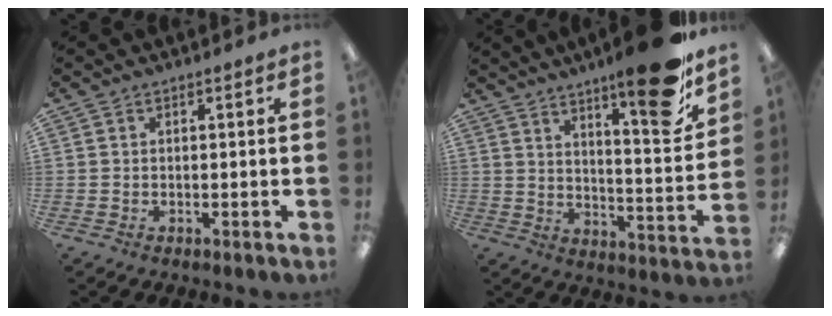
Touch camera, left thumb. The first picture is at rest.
{"total": 17.4, "force": [12.6, 3.3, 11.5], "torque": [-0.156, -0.092, 0.195]}